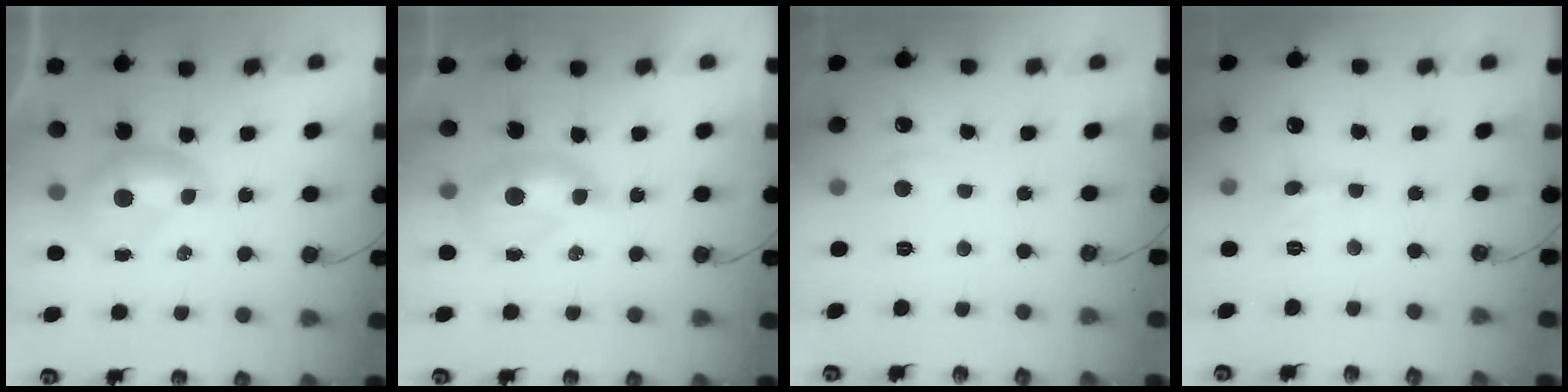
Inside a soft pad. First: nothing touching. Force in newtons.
{"total": 1.5, "press": 1.4, "slide": 0.6}
{"total": 0.8, "press": 0.2, "slide": 0.7}
{"total": 0.9, "press": 0.8, "slide": 0.4}